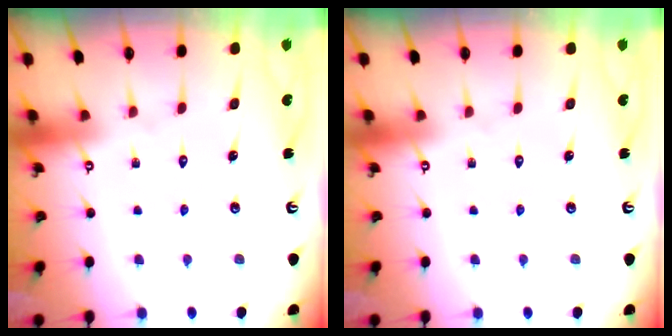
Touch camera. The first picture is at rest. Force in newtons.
{"total": 0.0}